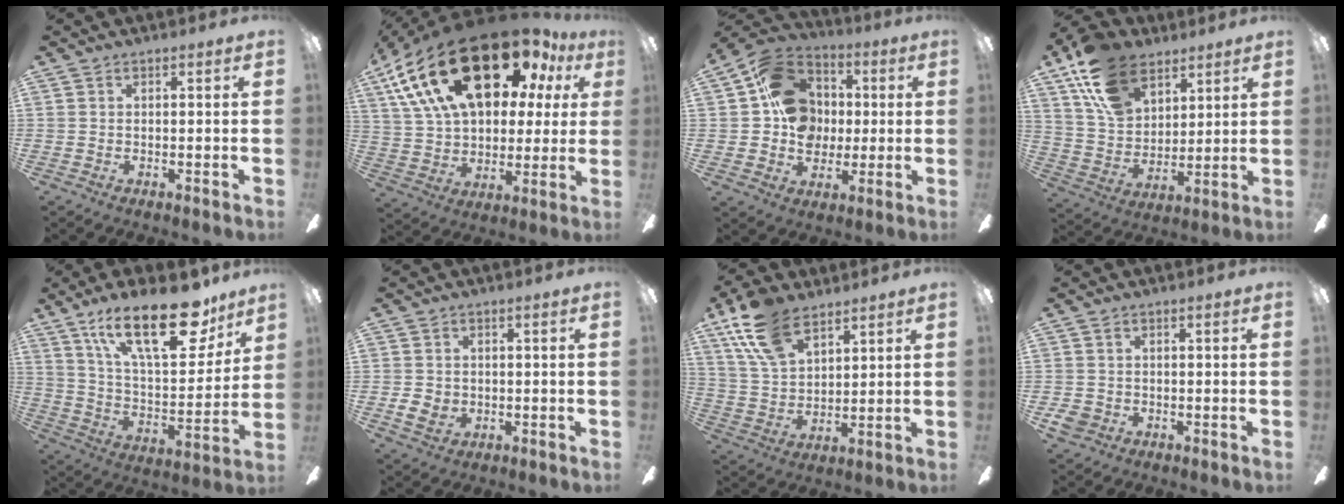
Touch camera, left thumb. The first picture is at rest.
{"total": 30.6, "force": [16.1, 15.9, 20.5], "torque": [-0.390, -0.088, 0.293]}
{"total": 16.6, "force": [1.8, 14.2, 8.4], "torque": [-0.147, 0.019, 0.041]}
{"total": 17.1, "force": [10.9, 10.6, 8.0], "torque": [-0.167, -0.037, 0.211]}
{"total": 26.2, "force": [15.7, 10.7, 18.0], "torque": [-0.274, -0.081, 0.266]}
{"total": 4.4, "force": [-0.9, 3.8, 2.2], "torque": [-0.035, 0.004, -0.016]}
{"total": 14.8, "force": [9.6, 7.6, 8.3], "torque": [-0.182, -0.024, 0.182]}
{"total": 3.1, "force": [-1.1, 2.7, 1.2], "torque": [-0.025, 0.005, -0.021]}